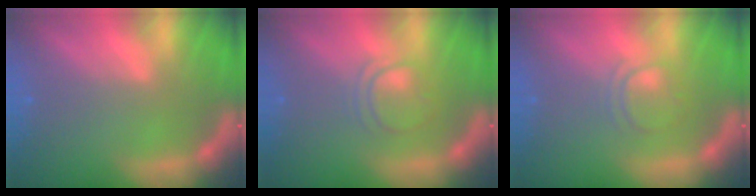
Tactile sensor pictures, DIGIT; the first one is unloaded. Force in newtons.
{"total": 3.0}
{"total": 2.4}